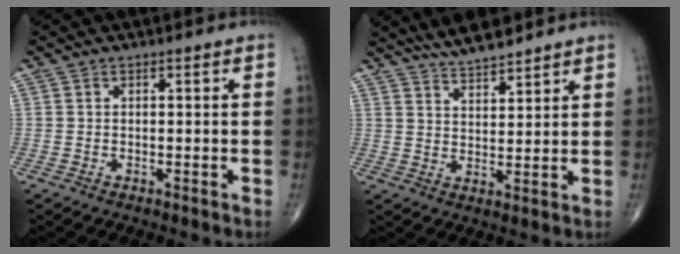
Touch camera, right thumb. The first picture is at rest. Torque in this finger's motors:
{"motor_torque": [-1.55, 1.60, 0.70, 0.92, -0.03]}